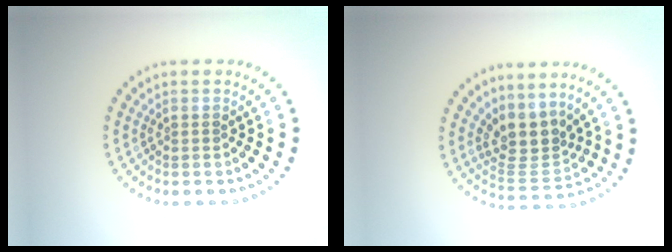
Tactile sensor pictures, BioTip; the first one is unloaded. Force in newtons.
{"total": 3.4, "press": 2.4, "slide": 2.4}